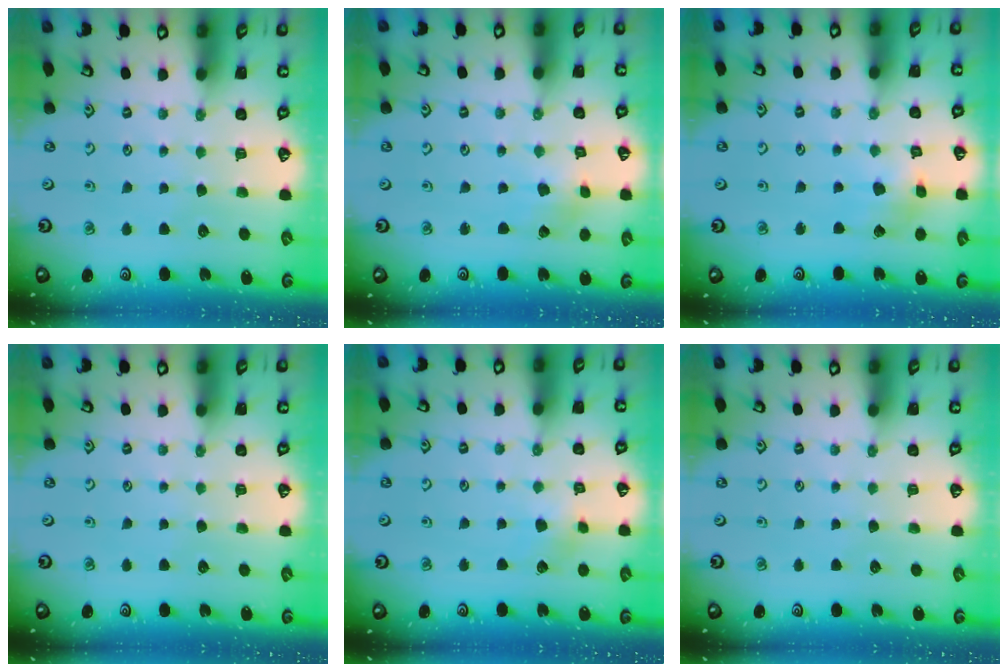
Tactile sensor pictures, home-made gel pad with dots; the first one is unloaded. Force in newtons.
{"total": 2.5, "press": 2.4, "slide": 0.4}
{"total": 5.3, "press": 5.3, "slide": 0.6}
{"total": 0.0}
{"total": 3.7, "press": 3.7, "slide": 0.5}
{"total": 0.0}